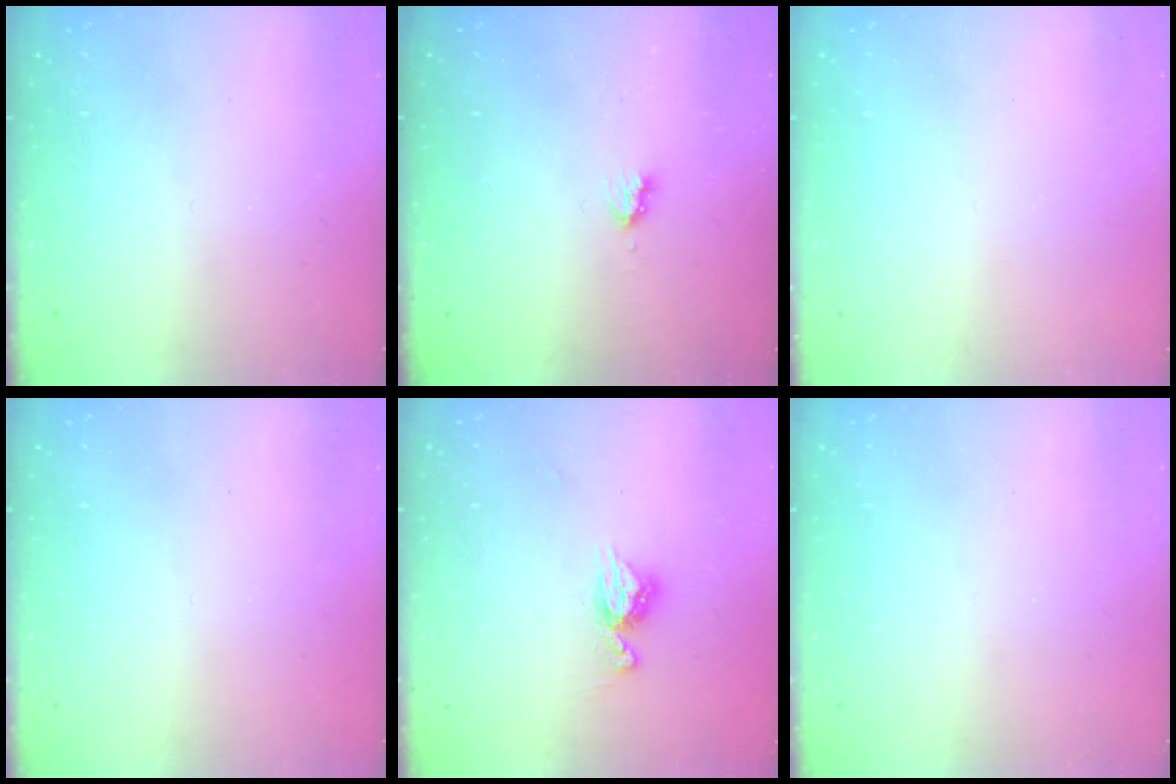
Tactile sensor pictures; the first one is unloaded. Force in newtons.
{"total": 2.6, "press": 2.6, "slide": 0.4}
{"total": 0.0}
{"total": 0.0}
{"total": 8.5, "press": 8.4, "slide": 0.8}
{"total": 0.0}